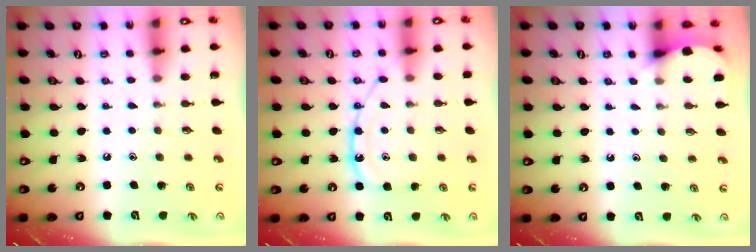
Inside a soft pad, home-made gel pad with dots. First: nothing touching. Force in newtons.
{"total": 12.6, "press": 12.5, "slide": 1.1}
{"total": 4.1, "press": 4.0, "slide": 0.4}